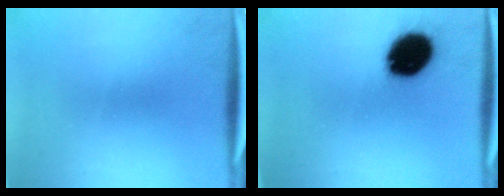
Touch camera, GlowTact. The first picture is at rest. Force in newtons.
{"total": 14.8}